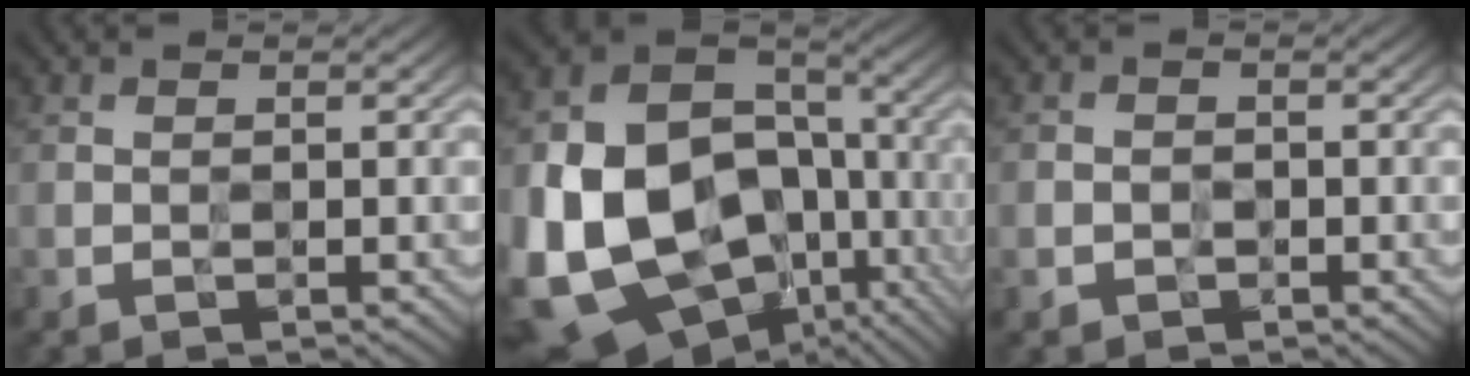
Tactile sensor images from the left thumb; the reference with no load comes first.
{"total": 20.7, "force": [-5.6, 15.7, 12.3], "torque": [-0.281, -0.053, -0.075]}
{"total": 1.3, "force": [-0.7, 1.1, 0.4], "torque": [-0.004, -0.001, -0.015]}